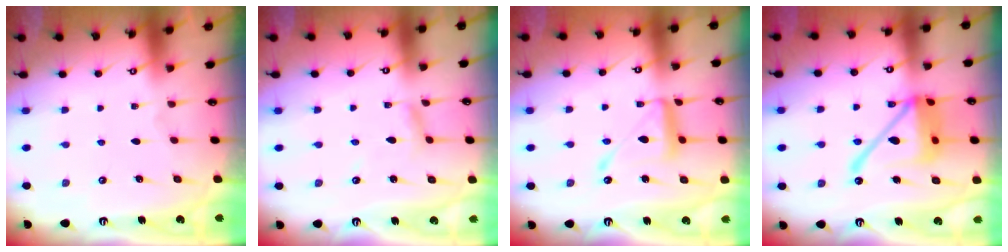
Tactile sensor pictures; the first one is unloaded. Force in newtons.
{"total": 3.4, "press": 3.4, "slide": 0.3}
{"total": 14.2, "press": 14.2, "slide": 1.2}
{"total": 18.3, "press": 18.2, "slide": 1.7}